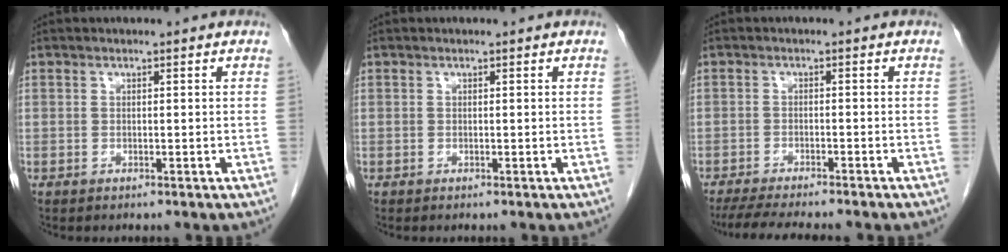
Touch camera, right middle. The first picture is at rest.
{"total": 0.0}
{"total": 9.4, "force": [-8.1, 0.6, 4.7], "torque": [-0.065, -0.017, -0.124]}